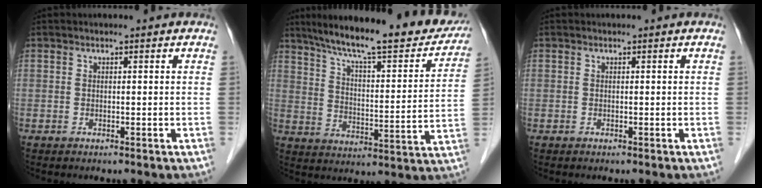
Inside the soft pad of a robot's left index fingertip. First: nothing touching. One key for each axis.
{"total": 24.2, "fx": 20.5, "fy": 3.7, "fz": 12.4, "tx": -0.191, "ty": -0.016, "tz": 0.281}
{"total": 0.0}